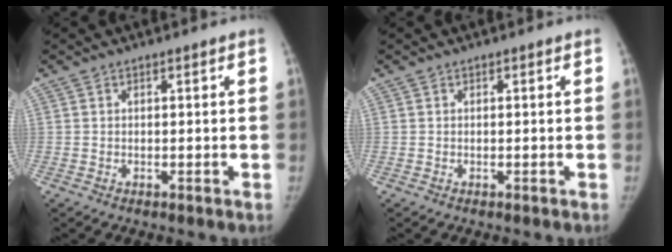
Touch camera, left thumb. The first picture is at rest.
{"total": 0.0}